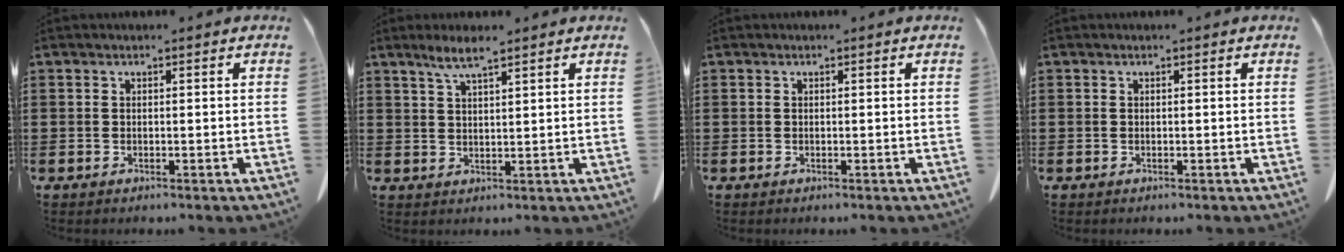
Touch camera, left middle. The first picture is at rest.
{"total": 4.0, "force": [2.8, 0.3, 2.8], "torque": [-0.062, 0.001, 0.049]}
{"total": 0.0}
{"total": 0.0}